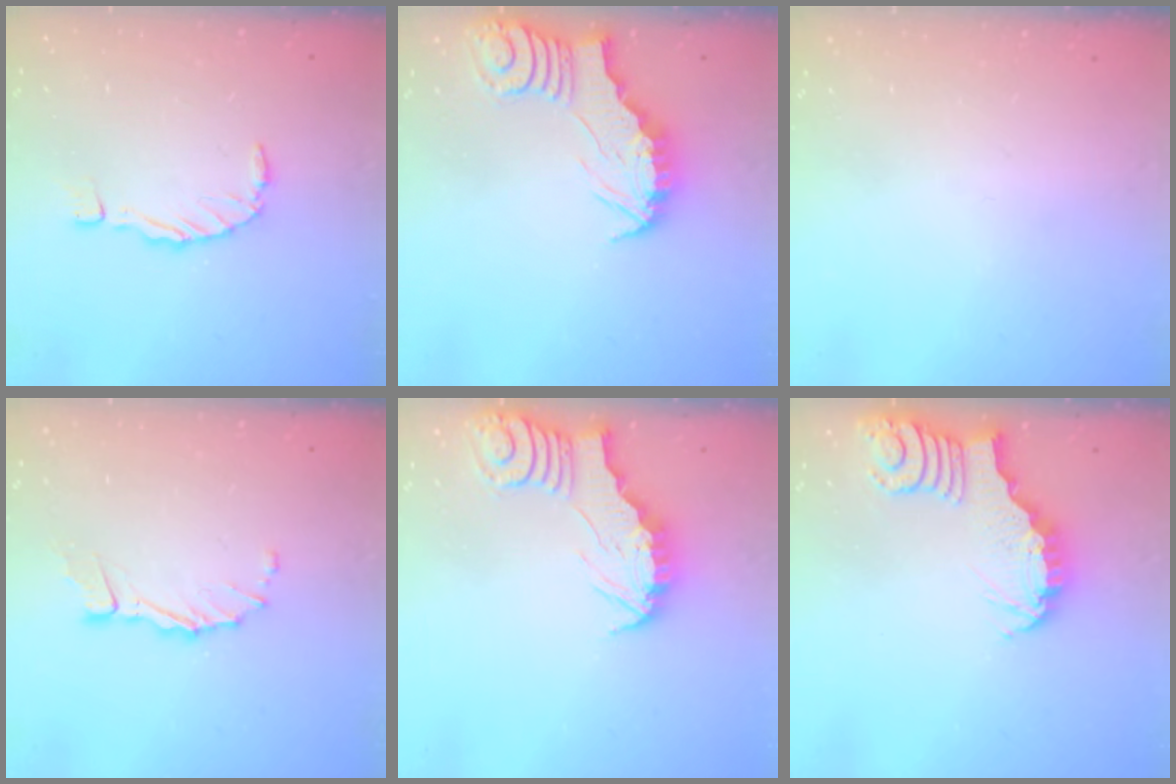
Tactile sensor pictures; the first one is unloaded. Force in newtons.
{"total": 2.5, "press": 2.5, "slide": 0.2}
{"total": 0.0}
{"total": 7.0, "press": 7.0, "slide": 0.5}
{"total": 2.9, "press": 2.9, "slide": 0.2}
{"total": 3.1, "press": 3.1, "slide": 0.1}